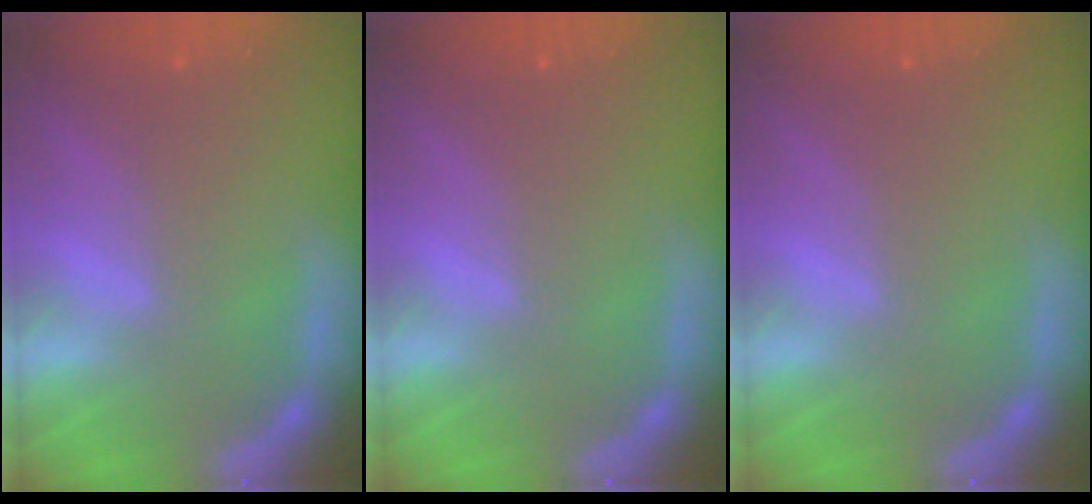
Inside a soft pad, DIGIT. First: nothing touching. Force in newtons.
{"total": 0.0}
{"total": 0.0}